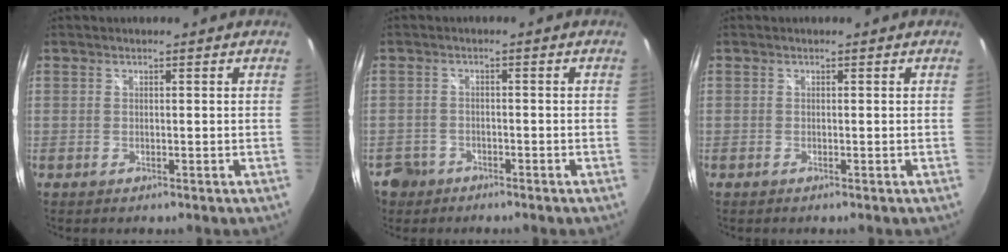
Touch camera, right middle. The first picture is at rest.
{"total": 5.3, "force": [-3.1, 4.2, 1.1], "torque": [-0.043, 0.006, -0.050]}
{"total": 0.0}